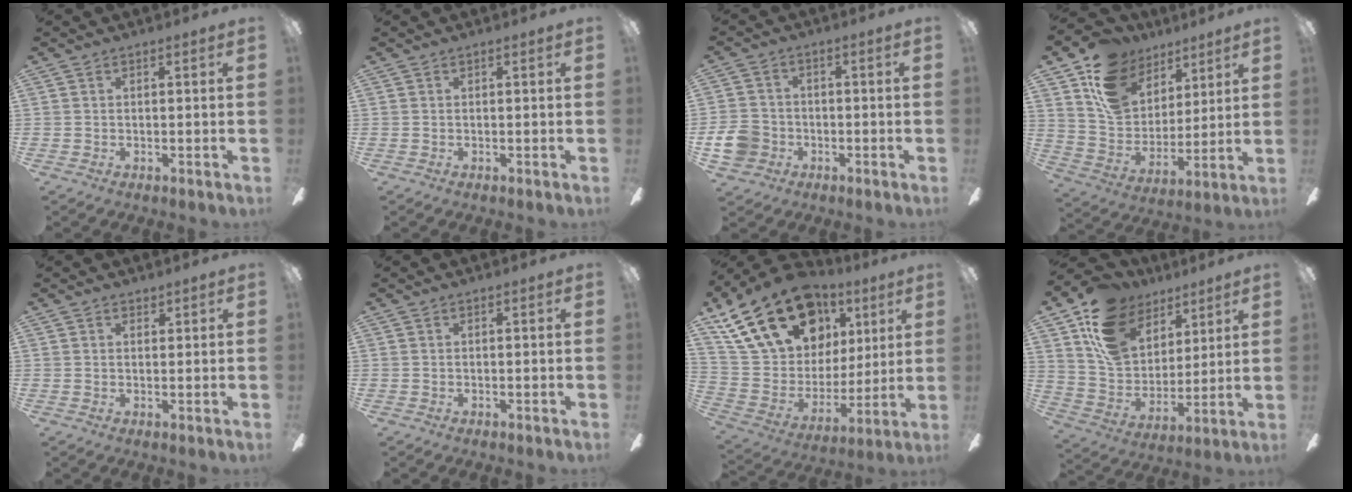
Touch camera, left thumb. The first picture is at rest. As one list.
[{"total": 0.0}, {"total": 8.0, "force": [-2.5, 6.7, 3.6], "torque": [-0.084, 0.021, -0.047]}, {"total": 16.1, "force": [10.4, 10.7, 6.0], "torque": [-0.129, -0.052, 0.201]}, {"total": 1.3, "force": [1.0, 0.7, 0.2], "torque": [0.005, -0.002, 0.018]}, {"total": 0.0}, {"total": 25.8, "force": [15.3, 15.9, 13.4], "torque": [-0.263, -0.068, 0.295]}, {"total": 17.1, "force": [10.6, 11.4, 7.2], "torque": [-0.156, -0.048, 0.205]}]